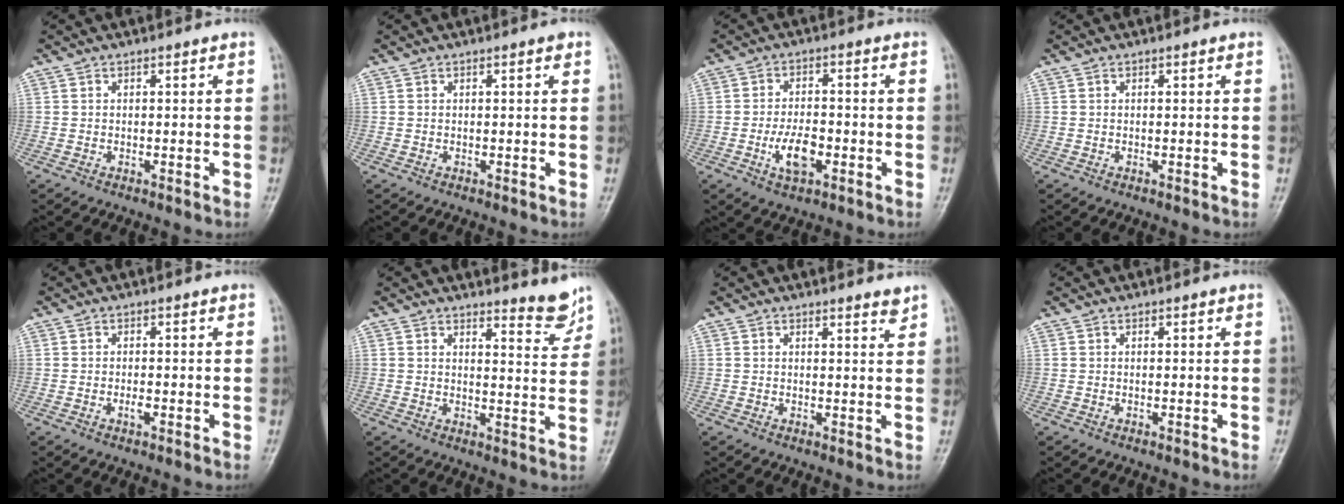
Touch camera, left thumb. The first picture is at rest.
{"total": 0.5, "force": [0.3, 0.2, 0.4], "torque": [-0.007, 0.000, 0.000]}
{"total": 6.7, "force": [-2.2, 3.5, 5.3], "torque": [-0.091, 0.011, -0.038]}
{"total": 0.0}
{"total": 1.3, "force": [-0.5, 0.6, 1.1], "torque": [-0.020, 0.001, -0.010]}
{"total": 5.0, "force": [4.6, 0.9, 1.7], "torque": [-0.011, -0.051, 0.061]}
{"total": 1.8, "force": [1.6, 0.2, 0.7], "torque": [-0.003, -0.015, 0.022]}
{"total": 0.0}